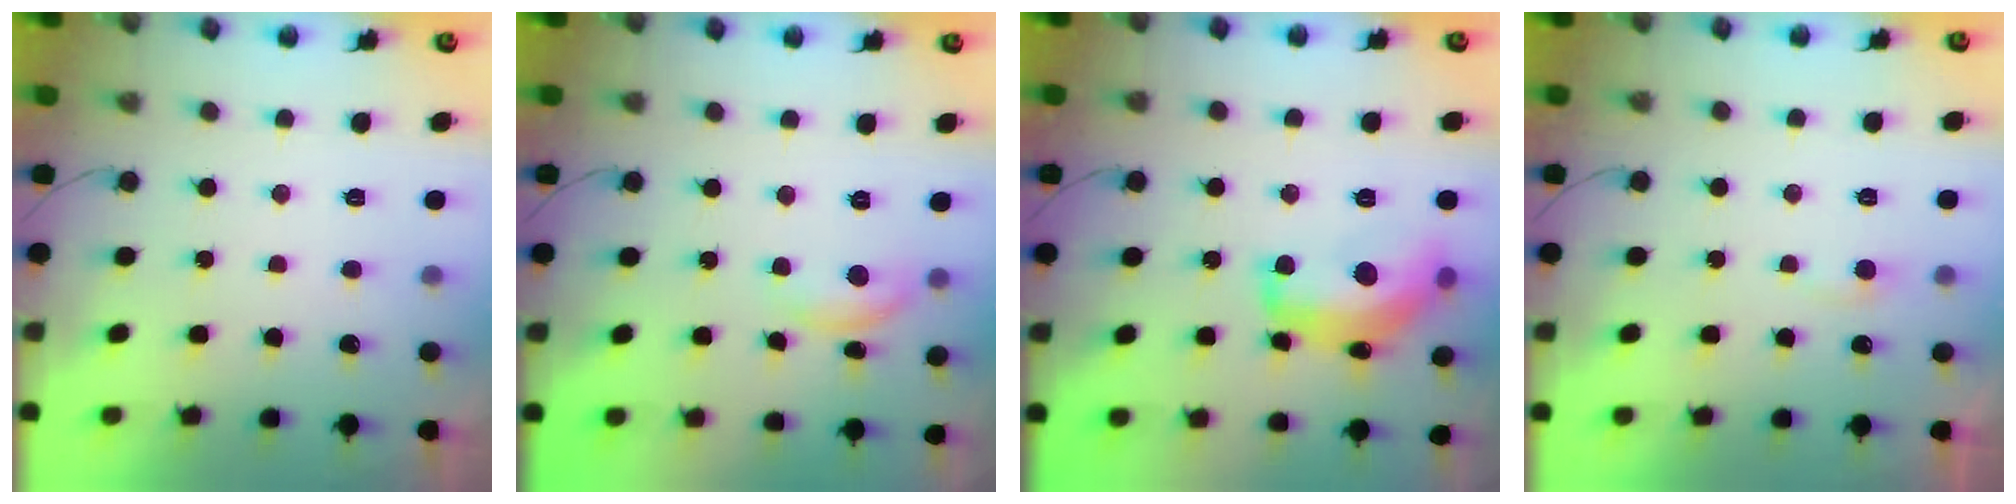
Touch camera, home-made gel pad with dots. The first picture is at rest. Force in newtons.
{"total": 7.3, "press": 7.3, "slide": 0.3}
{"total": 16.6, "press": 16.6, "slide": 0.5}
{"total": 3.5, "press": 3.4, "slide": 0.4}